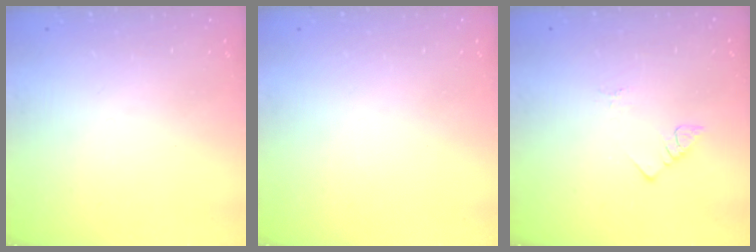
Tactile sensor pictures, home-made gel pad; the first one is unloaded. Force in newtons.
{"total": 0.0}
{"total": 2.8, "press": 2.8, "slide": 0.4}